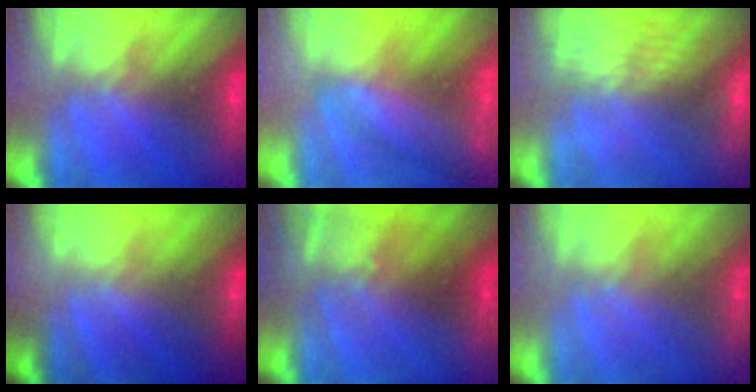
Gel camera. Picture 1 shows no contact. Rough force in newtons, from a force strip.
{"total": 3.5}
{"total": 9.0}
{"total": 1.8}
{"total": 3.2}
{"total": 1.8}